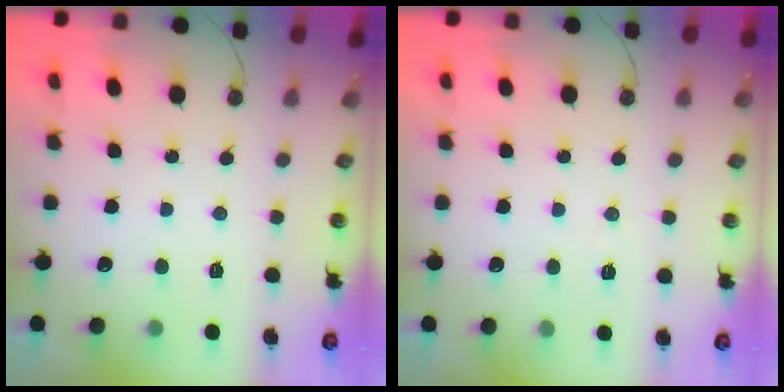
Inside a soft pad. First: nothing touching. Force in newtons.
{"total": 5.1, "press": 2.6, "slide": 4.4}